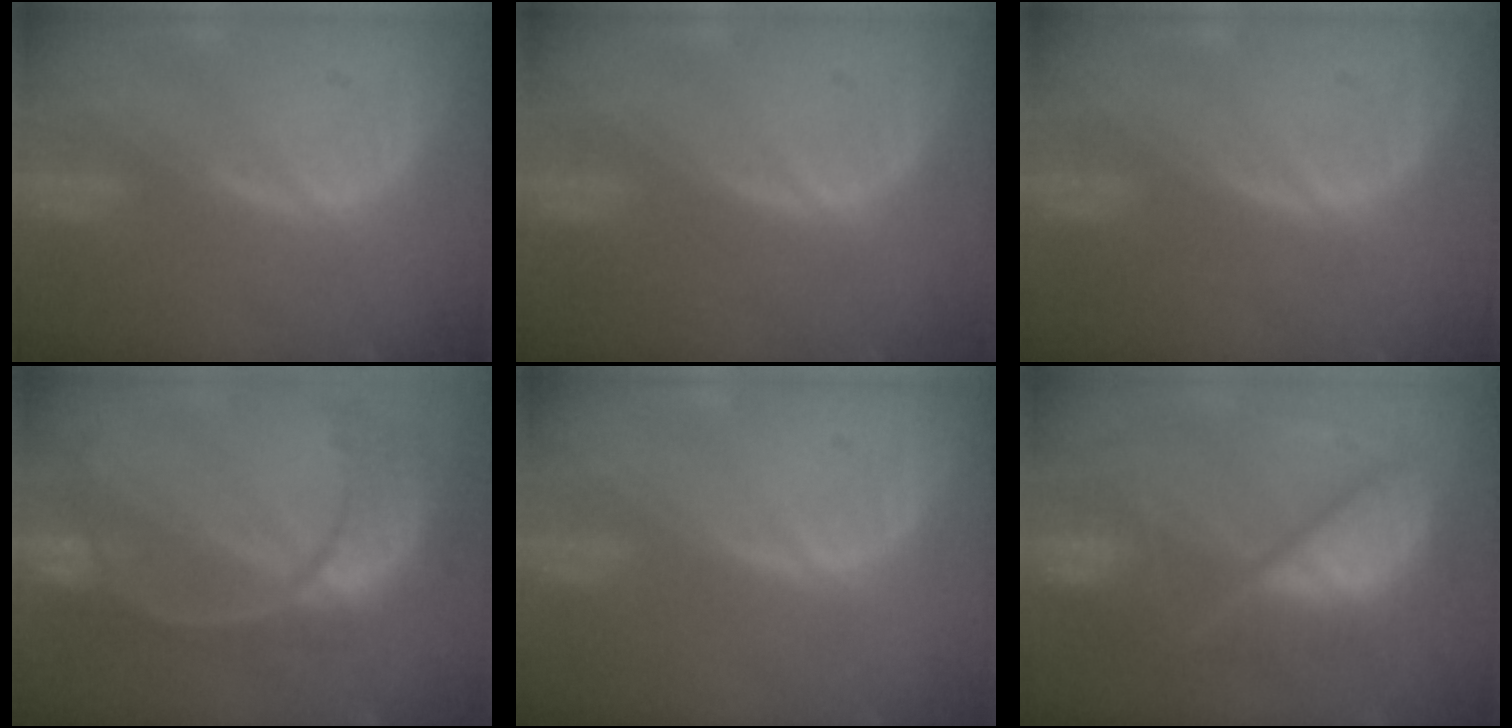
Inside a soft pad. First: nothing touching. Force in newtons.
{"total": 0.0}
{"total": 0.0}
{"total": 11.2, "press": 9.4, "slide": 6.2}
{"total": 0.0}
{"total": 11.0, "press": 10.9, "slide": 1.1}